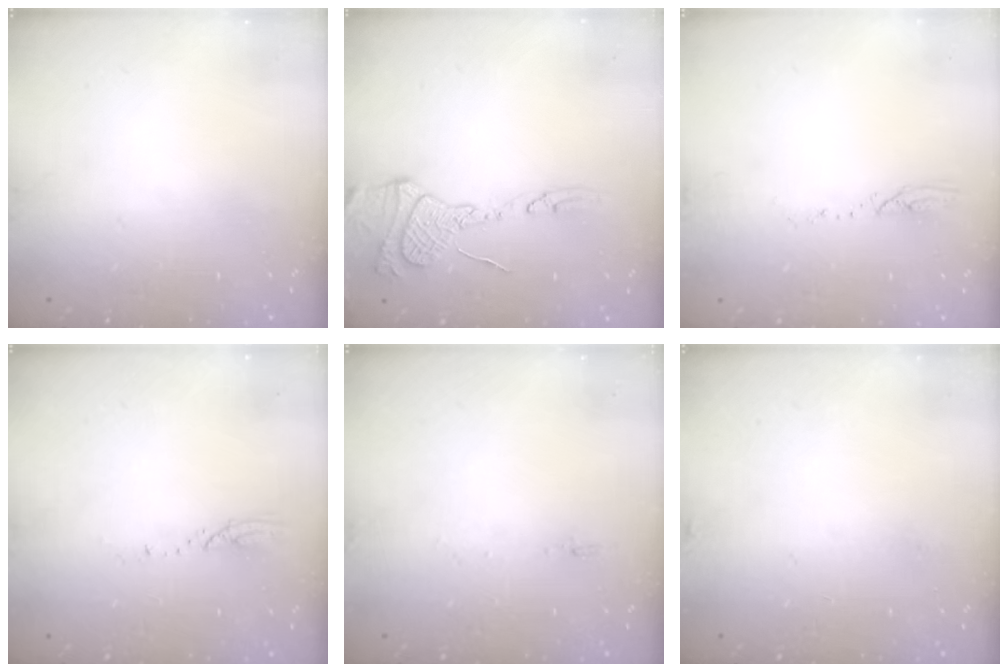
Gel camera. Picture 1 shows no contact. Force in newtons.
{"total": 13.9, "press": 13.8, "slide": 1.3}
{"total": 2.6, "press": 2.6, "slide": 0.3}
{"total": 3.2, "press": 3.2, "slide": 0.3}
{"total": 5.6, "press": 5.3, "slide": 1.8}
{"total": 7.9, "press": 5.9, "slide": 5.3}